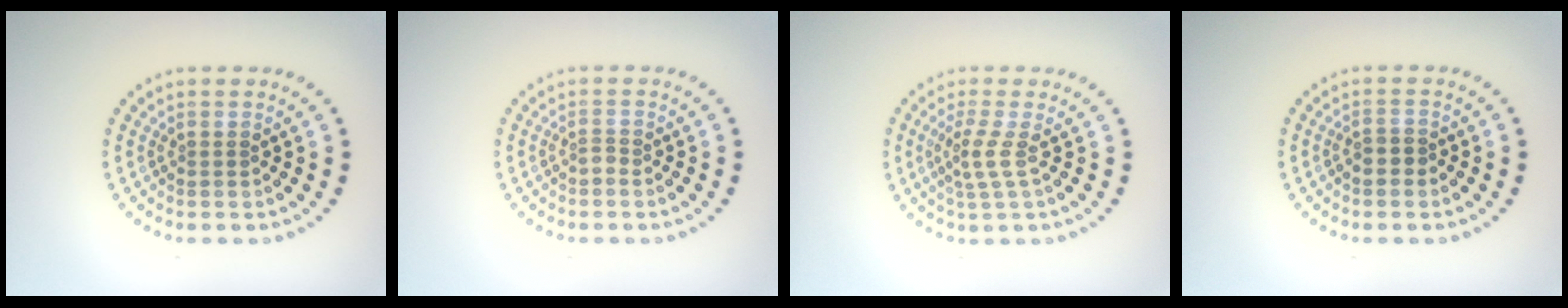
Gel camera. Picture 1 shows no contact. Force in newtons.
{"total": 0.9, "press": 0.6, "slide": 0.7}
{"total": 2.1, "press": 1.5, "slide": 1.5}
{"total": 1.5, "press": 1.4, "slide": 0.7}